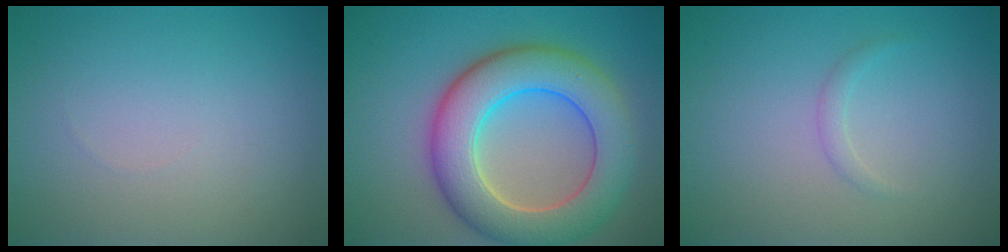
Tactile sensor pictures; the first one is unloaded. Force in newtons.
{"total": 9.2, "press": 9.2, "slide": 0.6}
{"total": 0.8, "press": 0.8, "slide": 0.0}